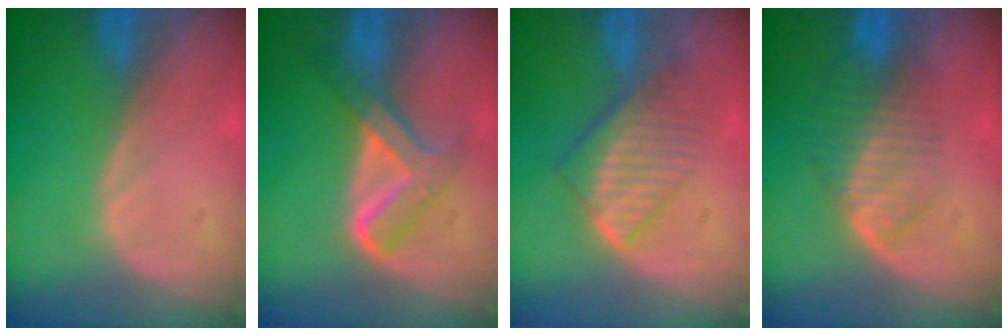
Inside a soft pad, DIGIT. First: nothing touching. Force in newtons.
{"total": 6.1, "press": 6.1, "slide": 0.2}
{"total": 6.6, "press": 6.4, "slide": 1.8}
{"total": 6.6, "press": 6.2, "slide": 2.3}